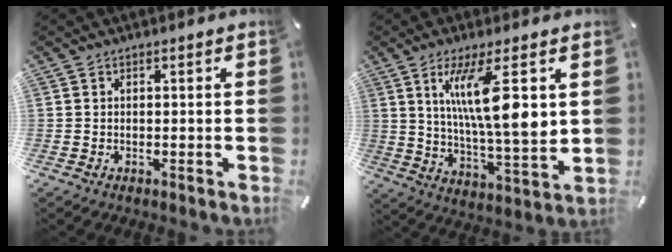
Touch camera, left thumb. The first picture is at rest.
{"total": 16.4, "force": [5.9, 3.8, 14.8], "torque": [-0.267, -0.018, 0.087]}